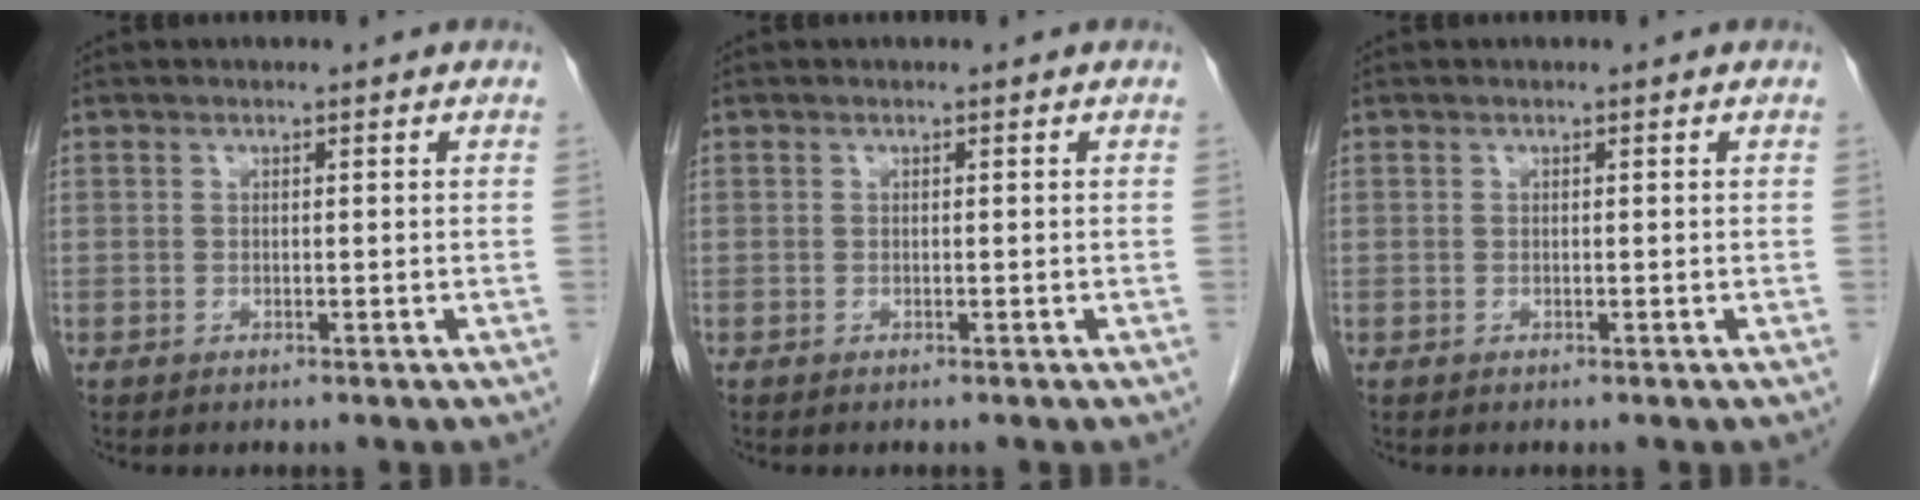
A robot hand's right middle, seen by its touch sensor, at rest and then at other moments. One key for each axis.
{"total": 0.0}
{"total": 0.0}